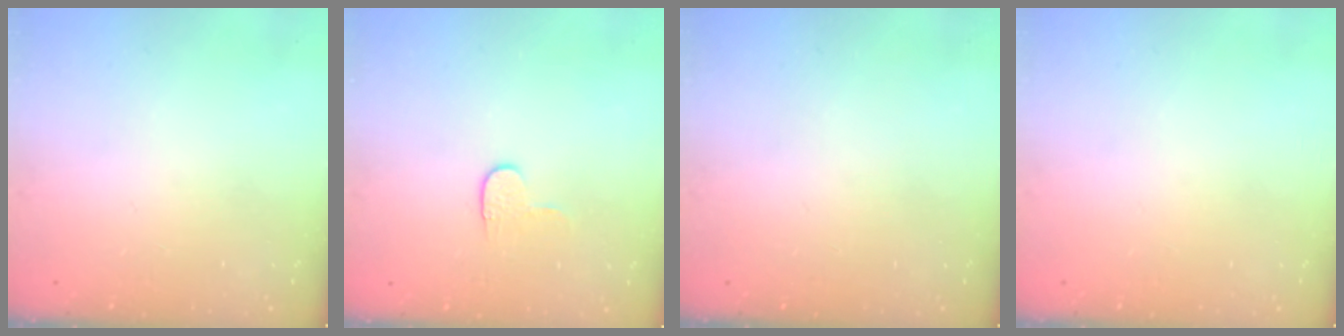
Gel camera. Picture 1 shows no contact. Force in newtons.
{"total": 3.8, "press": 3.8, "slide": 0.4}
{"total": 0.0}
{"total": 0.0}